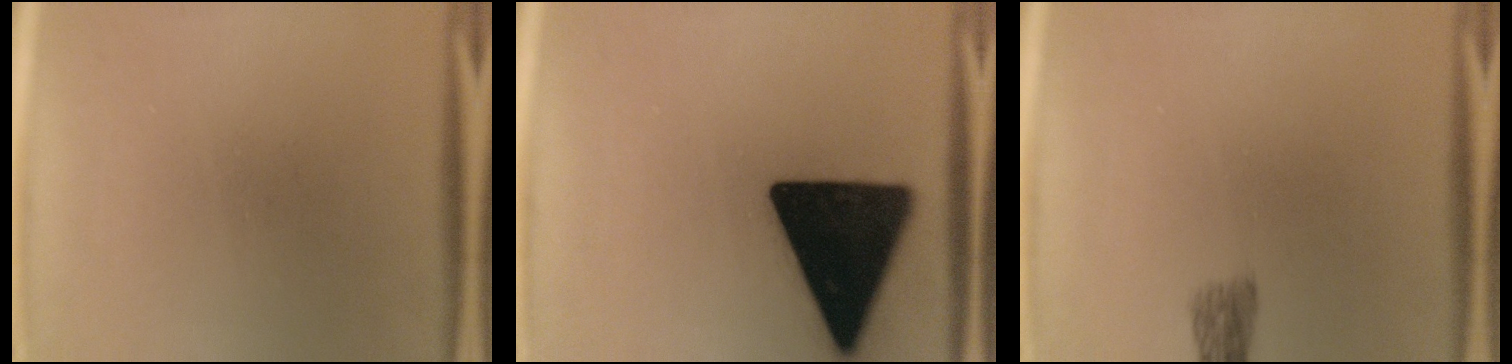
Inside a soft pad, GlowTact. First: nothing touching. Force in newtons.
{"total": 19.5}
{"total": 2.5}